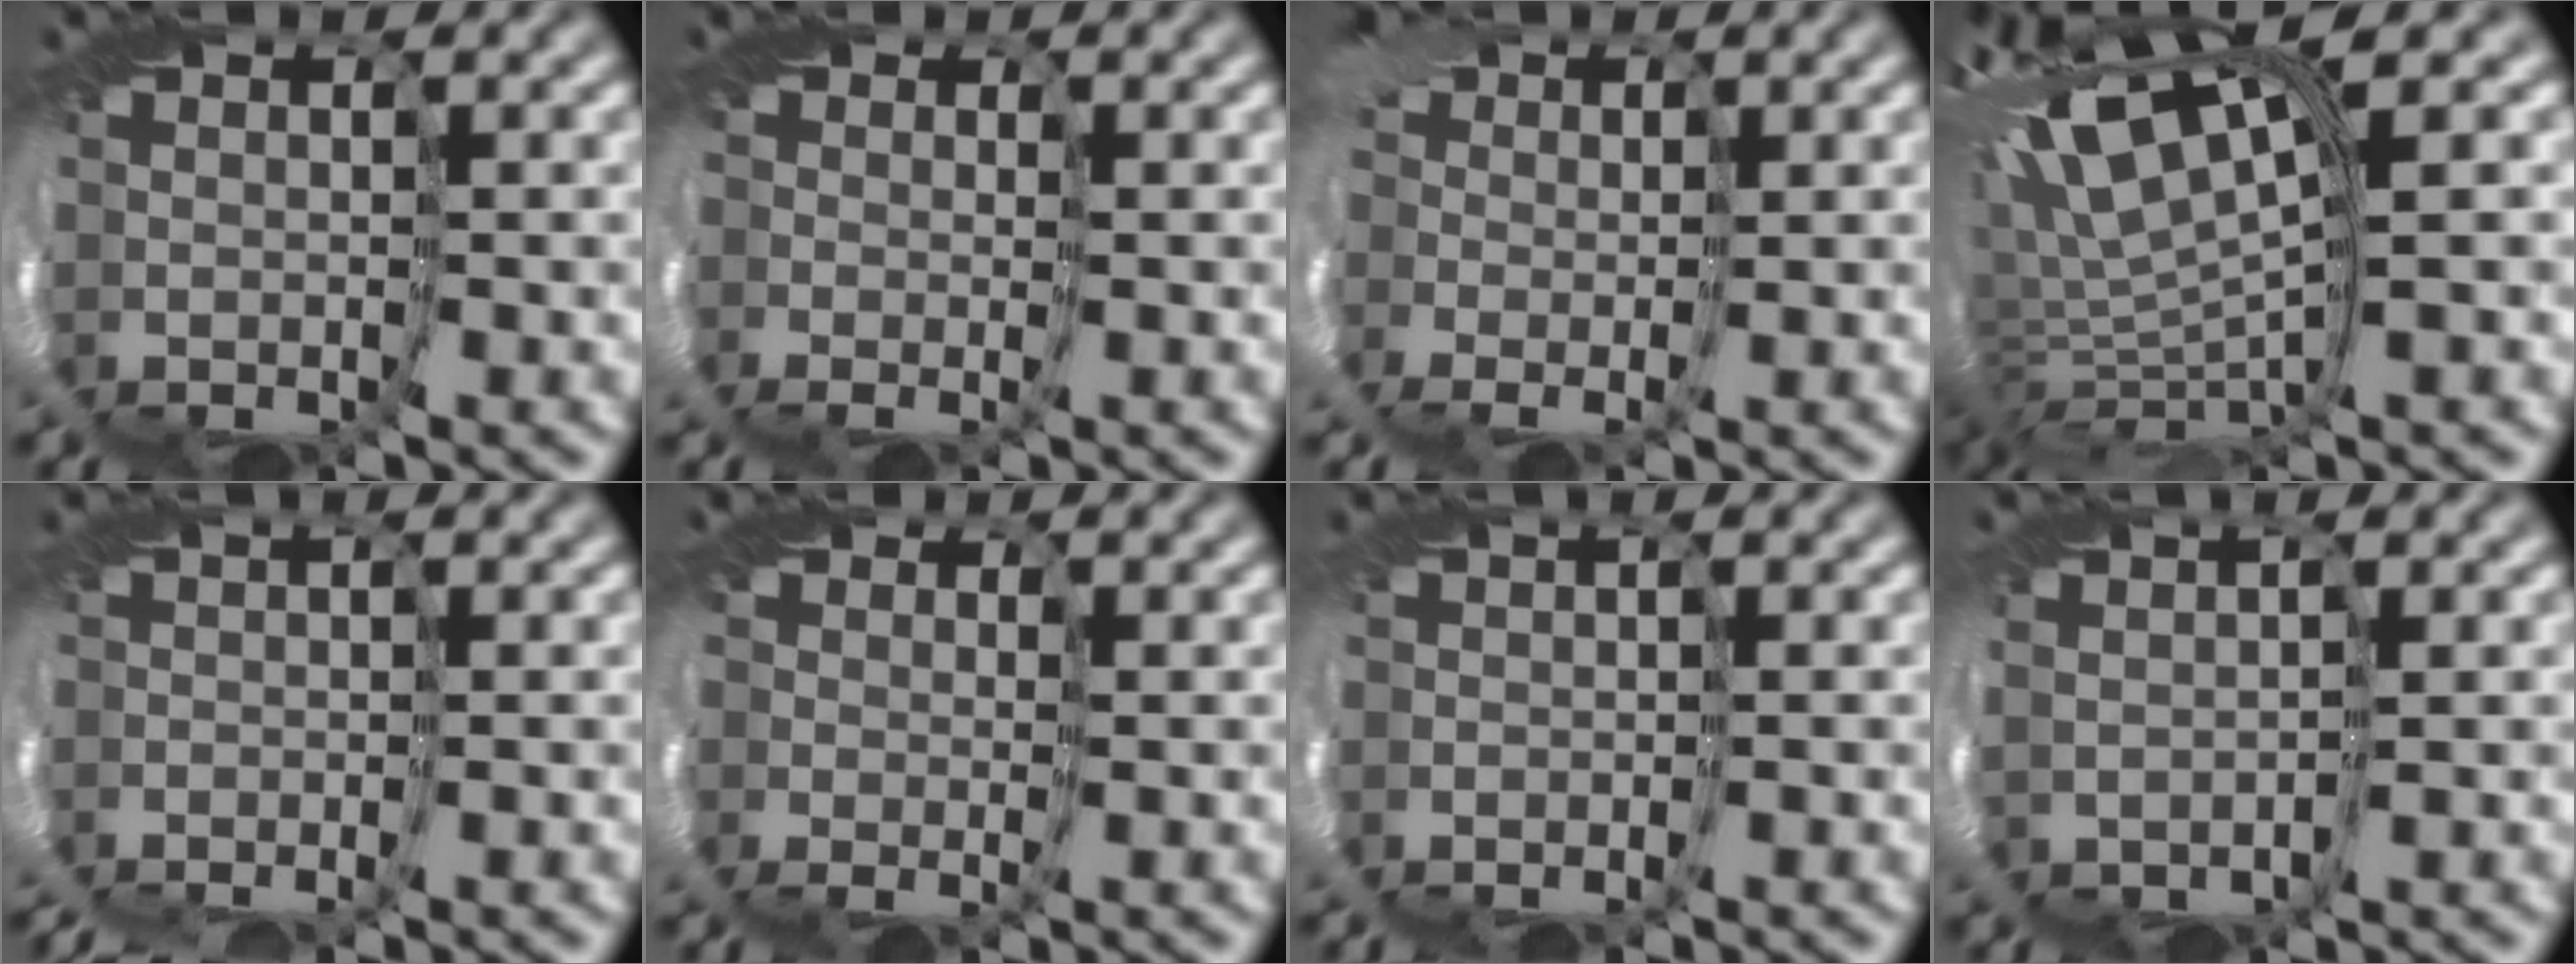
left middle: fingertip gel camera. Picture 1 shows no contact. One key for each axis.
{"total": 3.1, "fx": -0.1, "fy": 2.3, "fz": 2.1, "tx": -0.033, "ty": -0.001, "tz": -0.005}
{"total": 8.9, "fx": 0.3, "fy": 7.0, "fz": 5.5, "tx": -0.105, "ty": 0.001, "tz": -0.036}
{"total": 9.7, "fx": 3.3, "fy": 3.2, "fz": 8.5, "tx": -0.211, "ty": 0.006, "tz": 0.065}
{"total": 3.2, "fx": -2.8, "fy": 0.3, "fz": 1.6, "tx": -0.031, "ty": -0.007, "tz": -0.051}
{"total": 2.9, "fx": 0.1, "fy": 2.2, "fz": 1.8, "tx": -0.032, "ty": -0.004, "tz": -0.001}
{"total": 1.1, "fx": -0.9, "fy": -0.2, "fz": 0.6, "tx": -0.001, "ty": -0.002, "tz": -0.015}
{"total": 1.1, "fx": 0.6, "fy": 0.4, "fz": 0.8, "tx": -0.001, "ty": 0.014, "tz": -0.012}